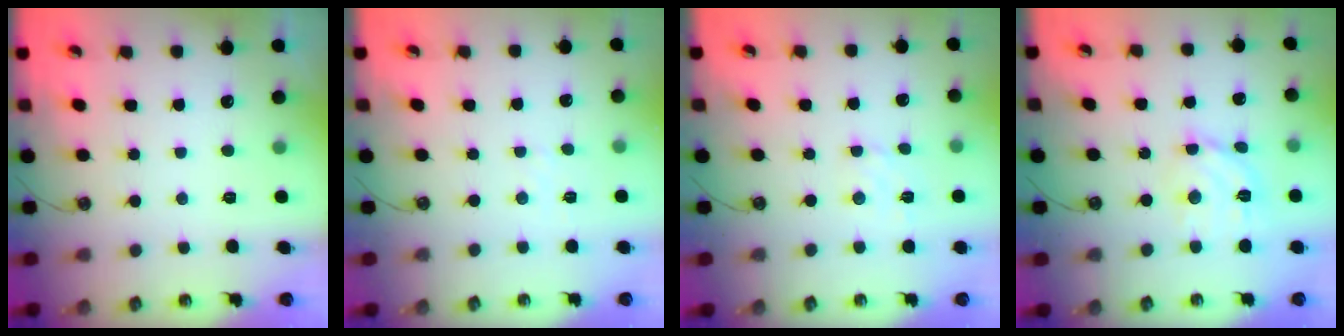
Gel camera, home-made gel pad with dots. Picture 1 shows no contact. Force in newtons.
{"total": 2.1, "press": 2.1, "slide": 0.4}
{"total": 3.0, "press": 3.0, "slide": 0.5}
{"total": 11.2, "press": 11.1, "slide": 1.6}